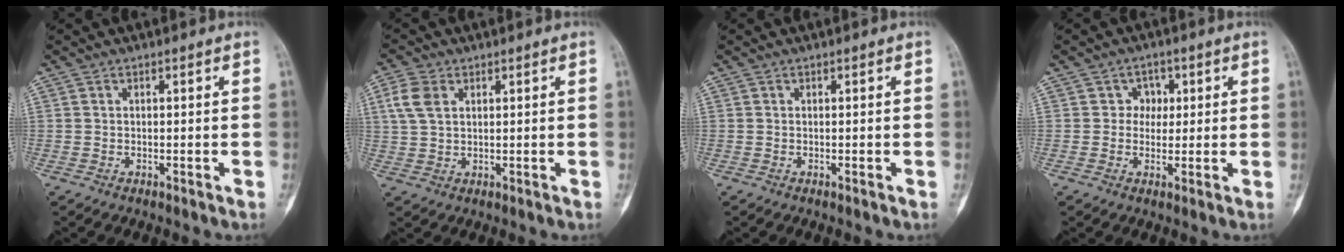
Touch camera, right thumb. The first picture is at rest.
{"total": 5.6, "force": [2.0, 3.6, 3.7], "torque": [-0.081, 0.005, 0.043]}
{"total": 0.0}
{"total": 3.5, "force": [0.7, 3.2, 1.1], "torque": [0.016, 0.005, 0.003]}